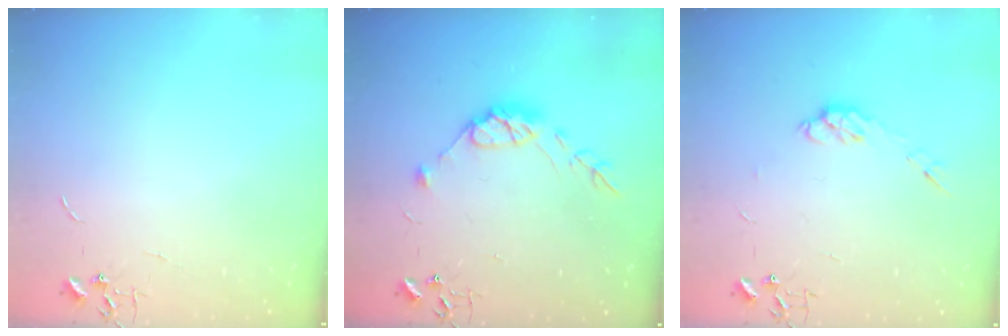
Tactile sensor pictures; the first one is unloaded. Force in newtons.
{"total": 10.7, "press": 10.7, "slide": 0.8}
{"total": 6.3, "press": 6.3, "slide": 0.2}